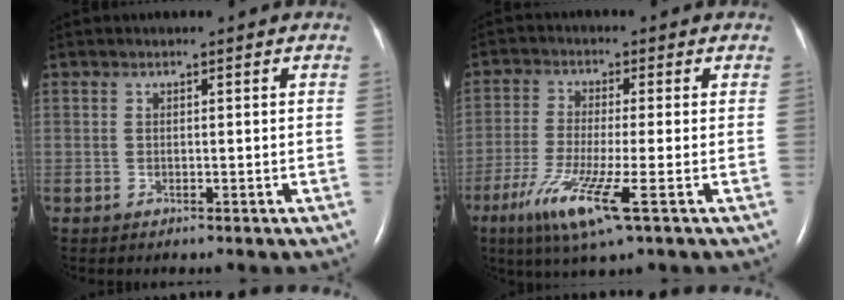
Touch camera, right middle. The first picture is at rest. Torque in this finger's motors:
{"motor_torque": [1.25, -0.60, 0.69, 0.21]}